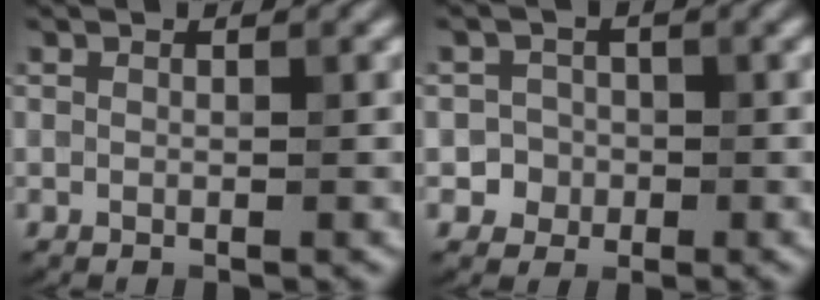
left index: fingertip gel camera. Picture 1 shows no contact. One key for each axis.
{"total": 2.3, "fx": -0.7, "fy": 2.1, "fz": 0.1, "tx": 0.023, "ty": 0.005, "tz": -0.018}